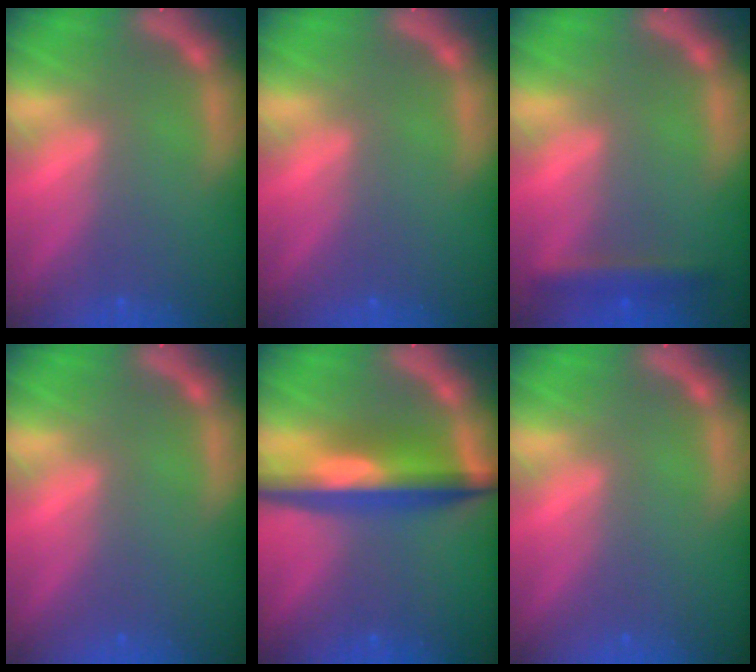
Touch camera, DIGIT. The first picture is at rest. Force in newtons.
{"total": 0.0}
{"total": 2.4}
{"total": 0.0}
{"total": 7.6}
{"total": 0.0}